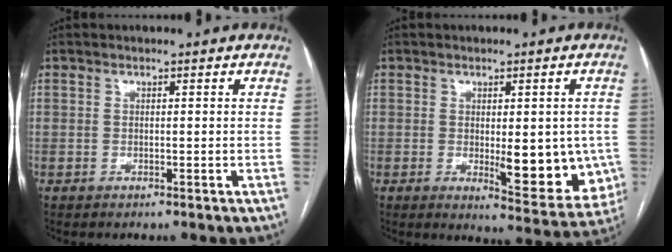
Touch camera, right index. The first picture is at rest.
{"total": 10.7, "force": [-1.3, 3.4, 10.0], "torque": [-0.112, -0.019, -0.009]}